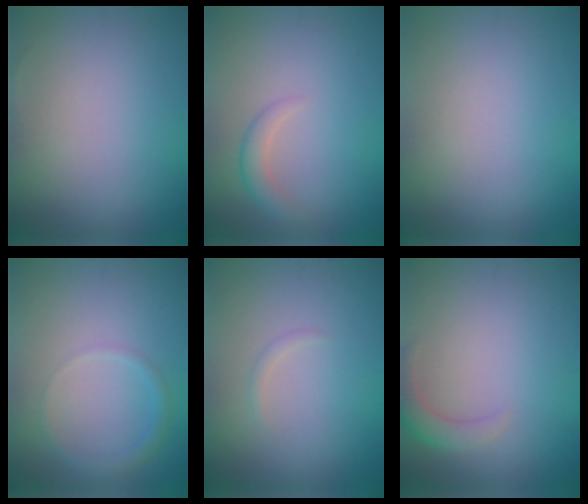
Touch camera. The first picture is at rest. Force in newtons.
{"total": 1.5, "press": 1.5, "slide": 0.1}
{"total": 0.0}
{"total": 1.3, "press": 1.3, "slide": 0.0}
{"total": 0.6, "press": 0.6, "slide": 0.0}
{"total": 2.1, "press": 2.1, "slide": 0.2}